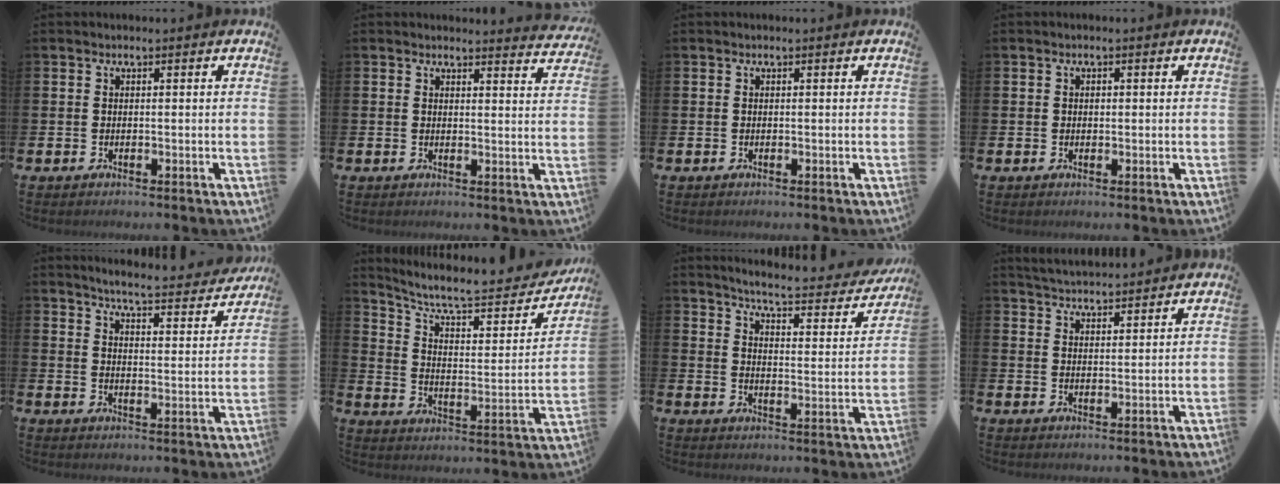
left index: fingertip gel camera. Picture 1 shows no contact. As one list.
[{"total": 2.7, "force": [2.6, 0.2, 0.0], "torque": [0.006, -0.020, 0.045]}, {"total": 0.0}, {"total": 0.7, "force": [0.2, 0.6, 0.2], "torque": [0.004, 0.003, 0.000]}, {"total": 5.5, "force": [5.3, 0.0, 1.4], "torque": [-0.034, -0.044, 0.086]}, {"total": 8.4, "force": [7.0, 2.3, 4.0], "torque": [-0.105, -0.048, 0.115]}, {"total": 5.1, "force": [4.9, 0.2, 1.6], "torque": [-0.049, -0.040, 0.075]}, {"total": 4.2, "force": [4.2, 0.1, -0.1], "torque": [-0.006, -0.025, 0.076]}]